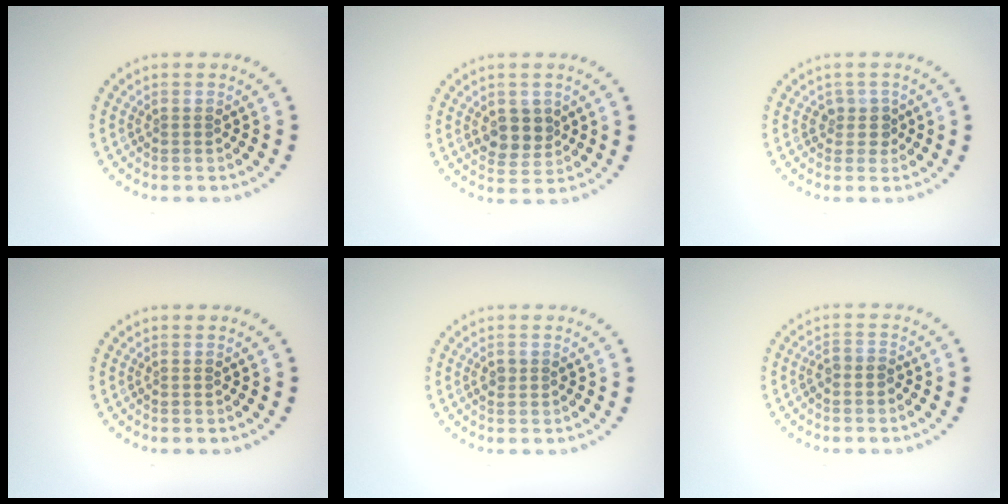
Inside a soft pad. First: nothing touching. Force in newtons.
{"total": 3.0, "press": 2.8, "slide": 1.0}
{"total": 1.5, "press": 1.2, "slide": 1.0}
{"total": 0.0}
{"total": 0.9, "press": 0.9, "slide": 0.1}
{"total": 1.4, "press": 1.2, "slide": 0.6}